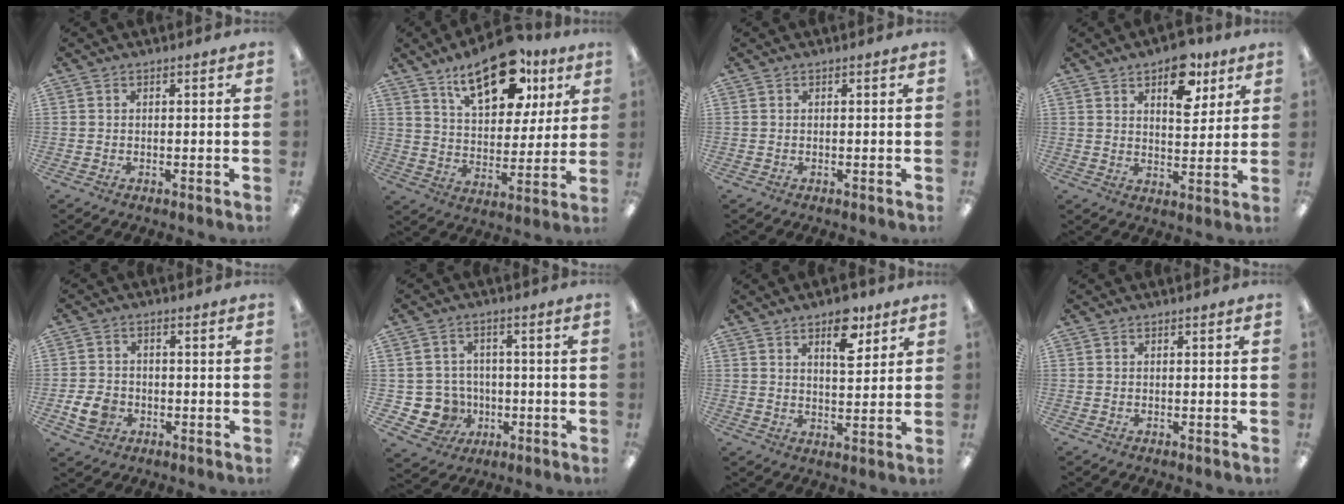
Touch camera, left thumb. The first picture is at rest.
{"total": 19.6, "force": [12.1, 9.8, 12.0], "torque": [-0.171, -0.050, 0.201]}
{"total": 0.0}
{"total": 11.4, "force": [6.8, 5.9, 6.9], "torque": [-0.079, -0.032, 0.113]}
{"total": 5.7, "force": [-2.0, 4.6, 2.8], "torque": [-0.055, 0.005, -0.036]}
{"total": 8.4, "force": [-1.7, 7.9, 2.2], "torque": [-0.087, 0.010, -0.022]}
{"total": 9.2, "force": [5.6, 4.3, 5.8], "torque": [-0.064, -0.031, 0.090]}
{"total": 0.0}